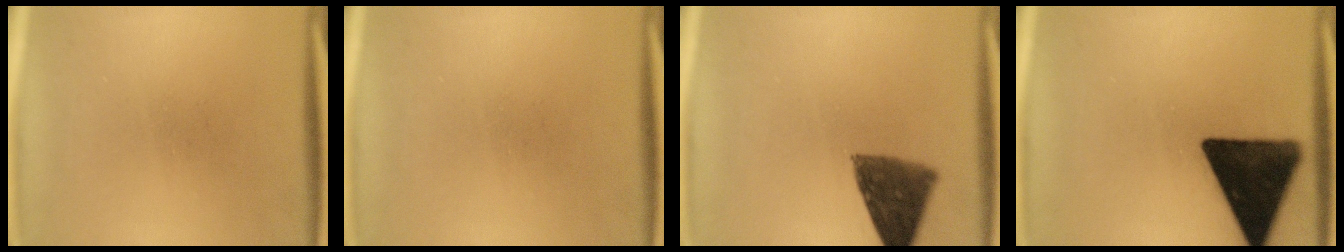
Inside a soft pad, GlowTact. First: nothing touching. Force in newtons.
{"total": 0.0}
{"total": 9.8}
{"total": 17.1}